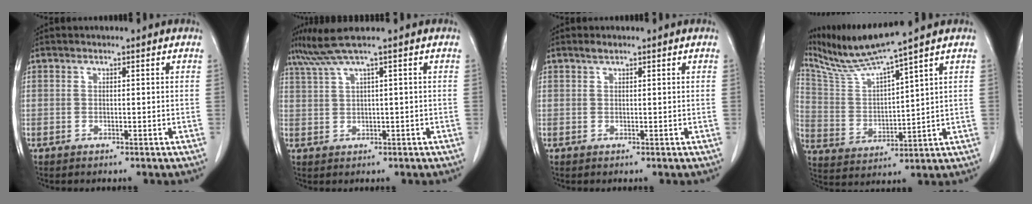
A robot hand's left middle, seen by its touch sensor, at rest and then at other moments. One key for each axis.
{"total": 3.4, "fx": 2.4, "fy": -1.3, "fz": 2.0, "tx": -0.054, "ty": 0.015, "tz": 0.057}
{"total": 0.8, "fx": 0.7, "fy": 0.1, "fz": 0.4, "tx": -0.014, "ty": 0.001, "tz": 0.015}
{"total": 10.2, "fx": 8.9, "fy": -2.2, "fz": 4.3, "tx": -0.094, "ty": -0.007, "tz": 0.180}